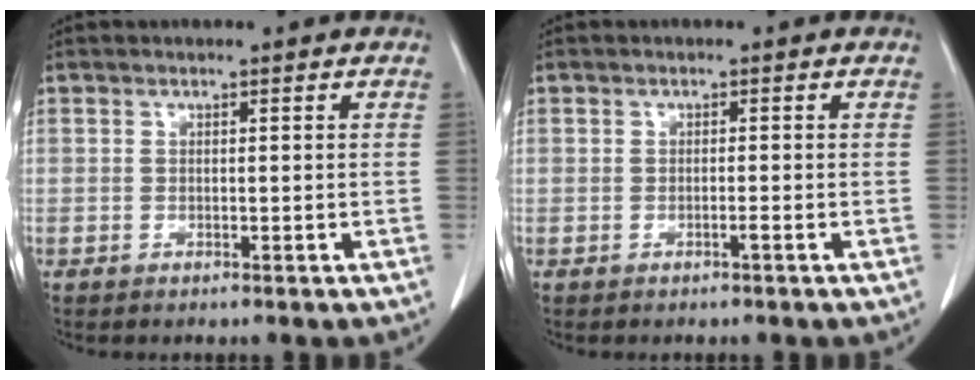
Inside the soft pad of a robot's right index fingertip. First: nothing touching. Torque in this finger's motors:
{"motor_torque": [0.03, -0.02, 0.02, 0.01]}